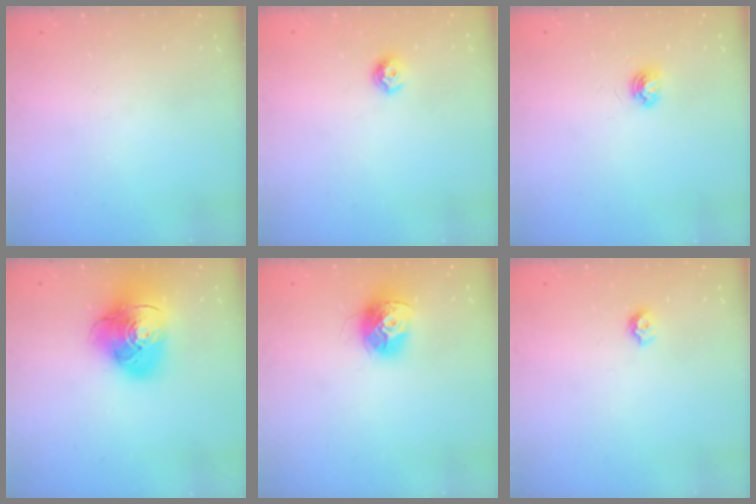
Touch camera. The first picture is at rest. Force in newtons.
{"total": 7.1, "press": 7.1, "slide": 0.8}
{"total": 4.2, "press": 4.2, "slide": 0.4}
{"total": 16.7, "press": 16.6, "slide": 2.3}
{"total": 13.2, "press": 13.2, "slide": 1.2}
{"total": 5.6, "press": 5.6, "slide": 0.7}